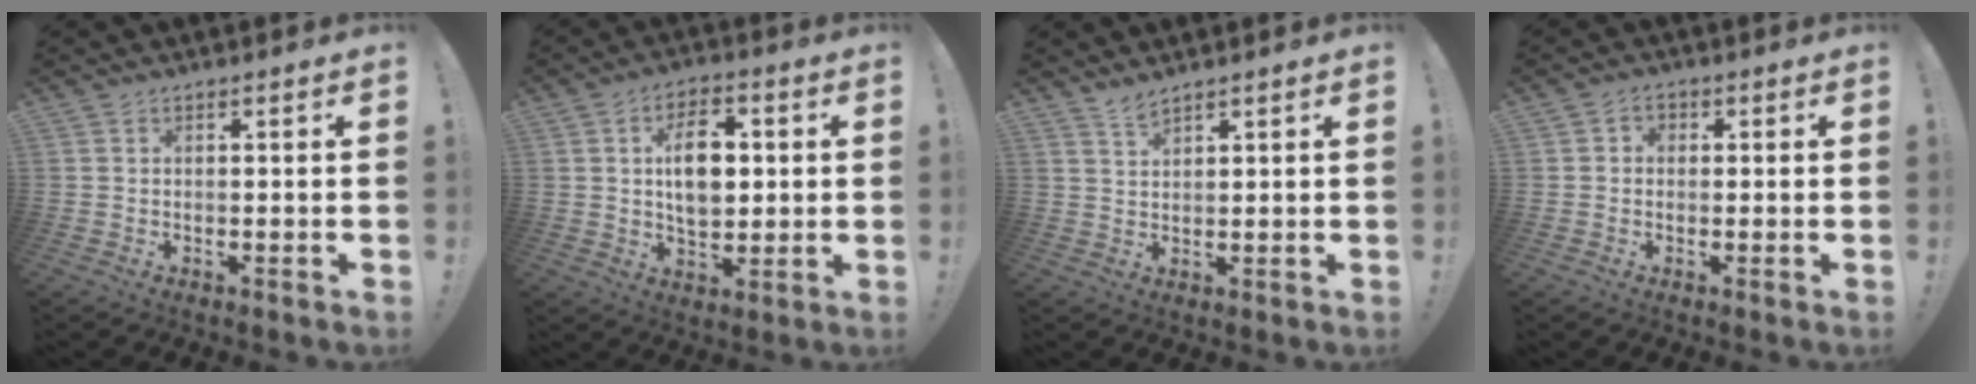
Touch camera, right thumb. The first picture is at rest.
{"total": 11.9, "force": [1.7, 7.8, 8.9], "torque": [-0.134, 0.003, 0.025]}
{"total": 2.9, "force": [2.7, 0.6, 1.0], "torque": [-0.015, -0.016, 0.048]}
{"total": 2.2, "force": [-0.4, 1.8, 1.1], "torque": [-0.014, 0.005, -0.008]}